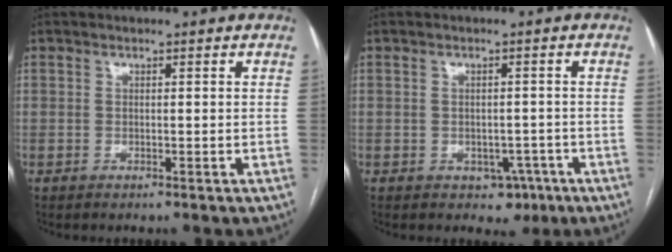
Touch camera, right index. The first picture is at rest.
{"total": 3.5, "force": [-1.6, 2.7, 1.6], "torque": [-0.008, 0.005, -0.010]}